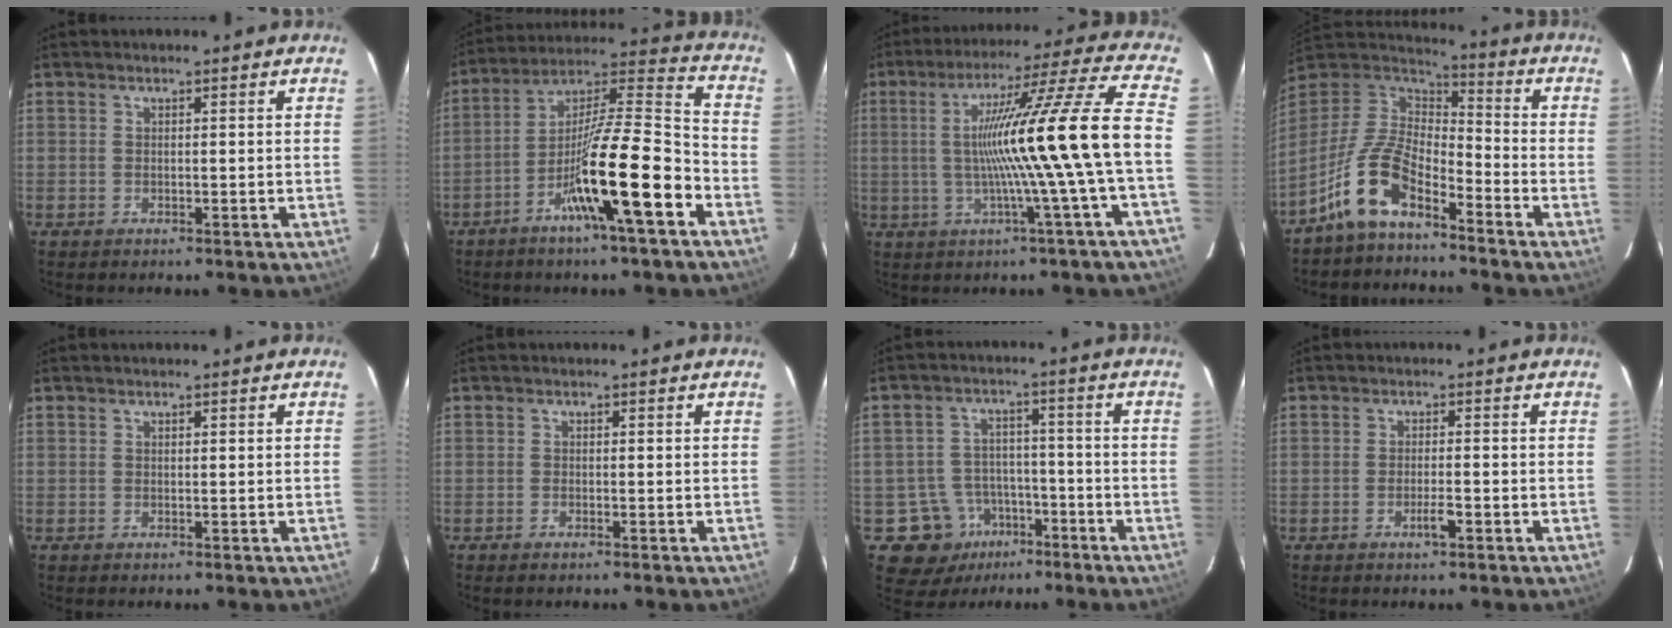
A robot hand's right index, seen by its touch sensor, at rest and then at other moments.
{"total": 16.5, "force": [-7.3, 0.3, 14.8], "torque": [-0.259, -0.003, -0.127]}
{"total": 17.2, "force": [-1.7, -2.8, 16.8], "torque": [-0.264, 0.006, -0.034]}
{"total": 10.8, "force": [-7.2, 4.1, 6.9], "torque": [-0.161, 0.020, -0.143]}
{"total": 0.0}
{"total": 0.6, "force": [-0.5, 0.1, 0.4], "torque": [-0.011, 0.000, -0.005]}
{"total": 9.9, "force": [-4.5, 8.7, 1.3], "torque": [-0.033, 0.027, -0.055]}
{"total": 2.2, "force": [-1.1, 0.2, 1.9], "torque": [-0.034, -0.001, -0.019]}